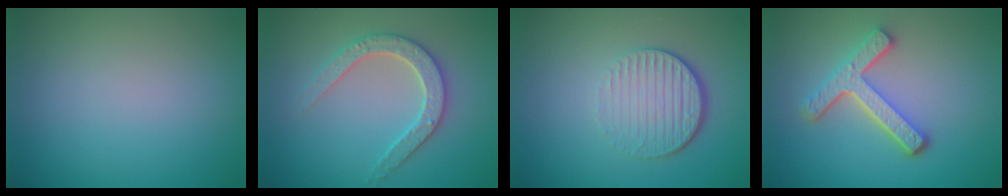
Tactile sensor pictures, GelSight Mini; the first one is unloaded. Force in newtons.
{"total": 3.2, "press": 3.1, "slide": 0.7}
{"total": 4.3, "press": 2.9, "slide": 3.2}
{"total": 4.8, "press": 3.6, "slide": 3.2}